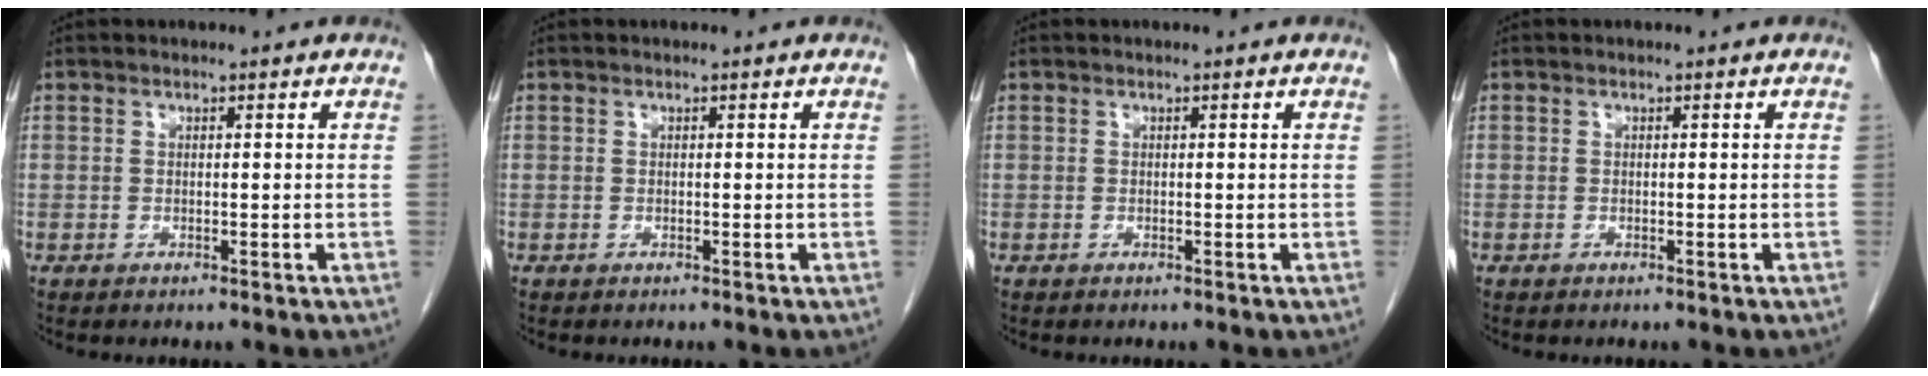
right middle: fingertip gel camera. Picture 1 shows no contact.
{"total": 0.0}
{"total": 0.0}
{"total": 0.0}